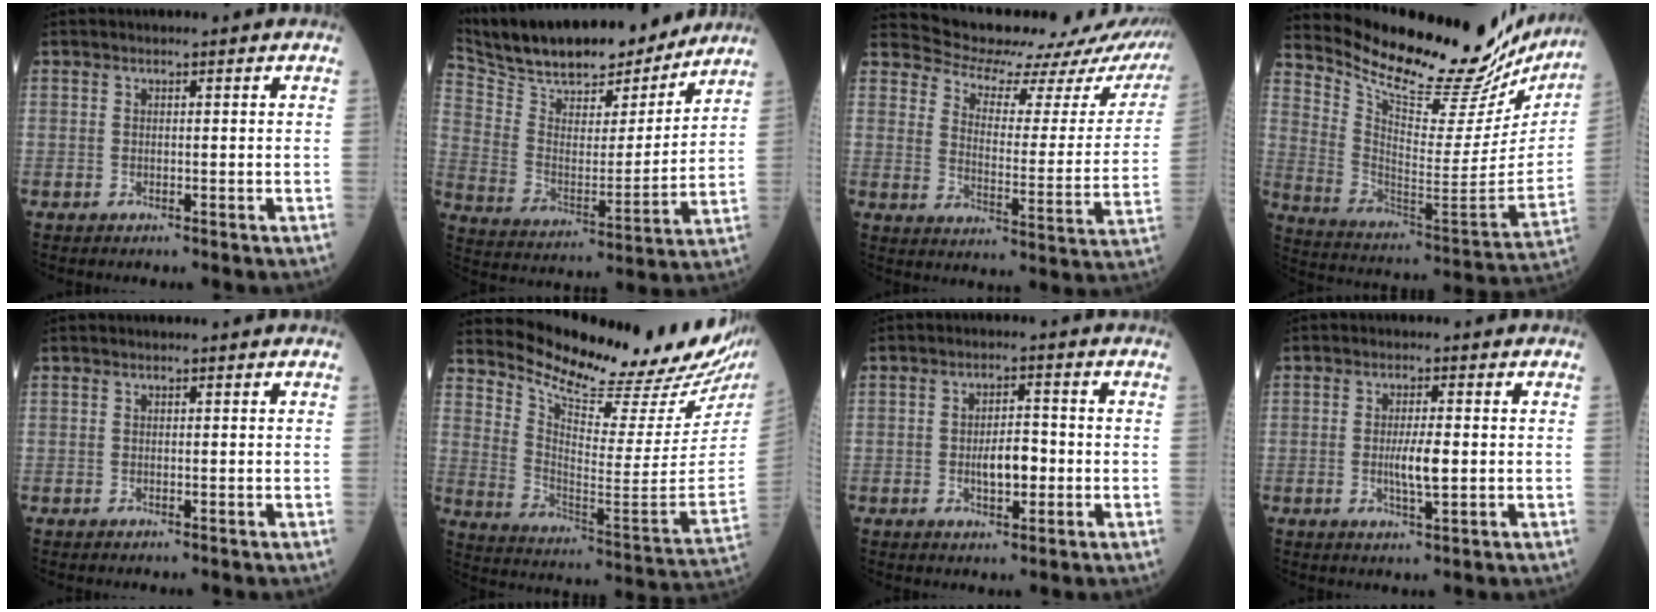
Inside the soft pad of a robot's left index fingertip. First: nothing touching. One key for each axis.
{"total": 22.5, "fx": 19.7, "fy": 5.7, "fz": 9.3, "tx": -0.174, "ty": 0.007, "tz": 0.312}
{"total": 21.4, "fx": 20.7, "fy": 4.6, "fz": 3.2, "tx": -0.033, "ty": -0.074, "tz": 0.236}
{"total": 29.5, "fx": 26.5, "fy": 5.8, "fz": 11.5, "tx": -0.197, "ty": -0.090, "tz": 0.367}
{"total": 0.0}
{"total": 23.6, "fx": 21.3, "fy": 2.1, "fz": 10.1, "tx": -0.167, "ty": -0.100, "tz": 0.293}
{"total": 4.7, "fx": -0.9, "fy": 1.9, "fz": 4.1, "tx": -0.073, "ty": 0.005, "tz": -0.015}
{"total": 4.1, "fx": -0.3, "fy": 0.6, "fz": 4.1, "tx": -0.079, "ty": -0.005, "tz": -0.004}